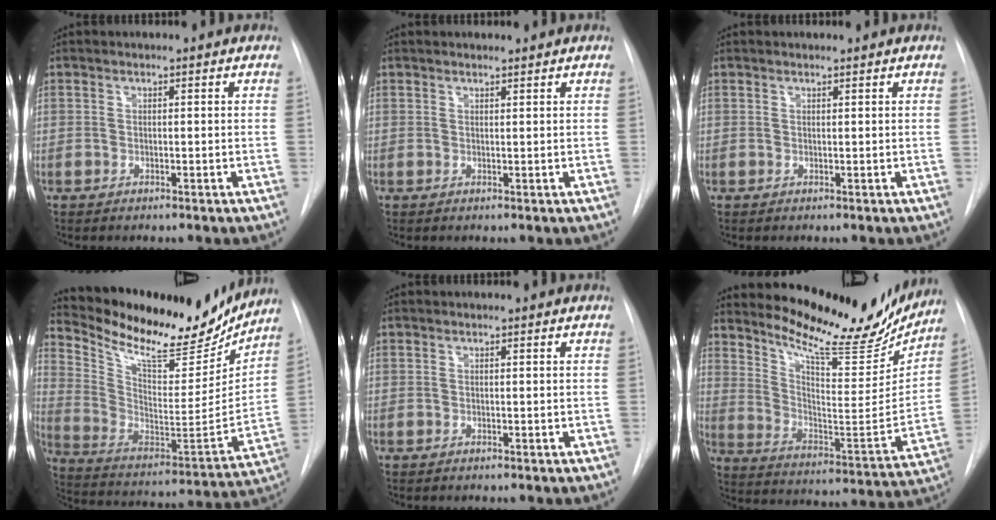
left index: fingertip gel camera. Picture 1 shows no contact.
{"total": 1.9, "force": [1.8, 0.3, 0.5], "torque": [-0.007, 0.014, 0.027]}
{"total": 0.9, "force": [0.9, 0.0, 0.2], "torque": [-0.005, 0.010, 0.017]}
{"total": 23.4, "force": [20.7, 5.9, 9.3], "torque": [-0.168, -0.032, 0.319]}
{"total": 0.0}
{"total": 20.5, "force": [18.6, 4.0, 7.8], "torque": [-0.120, -0.058, 0.268]}